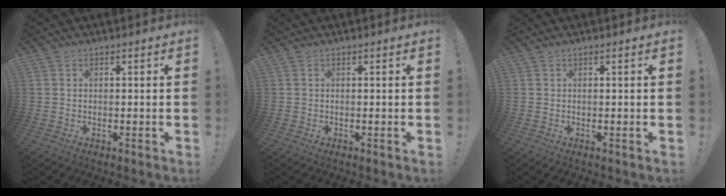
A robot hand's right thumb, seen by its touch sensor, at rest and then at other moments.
{"total": 0.0}
{"total": 0.0}